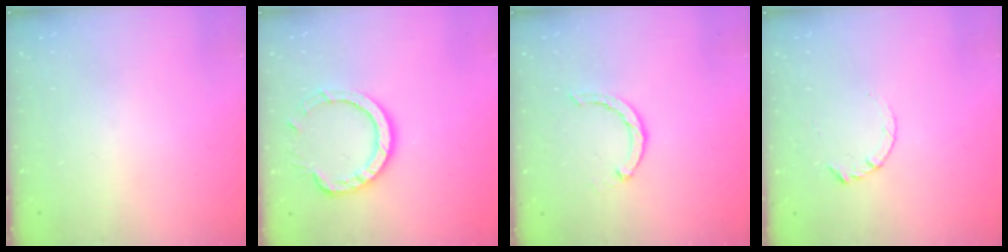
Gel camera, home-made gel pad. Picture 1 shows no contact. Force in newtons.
{"total": 10.8, "press": 10.7, "slide": 1.3}
{"total": 2.1, "press": 2.0, "slide": 0.4}
{"total": 3.7, "press": 3.6, "slide": 0.4}